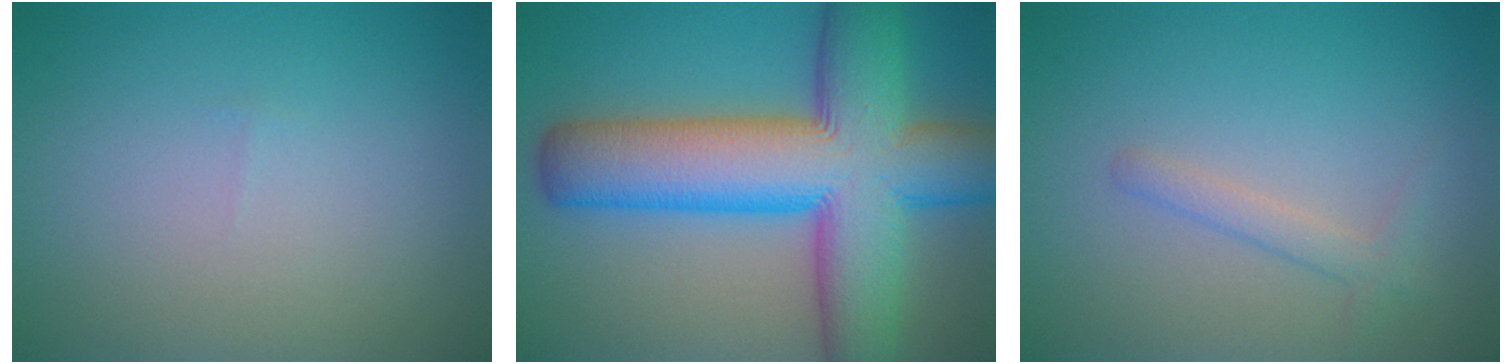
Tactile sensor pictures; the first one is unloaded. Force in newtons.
{"total": 14.5, "press": 14.5, "slide": 0.4}
{"total": 1.6, "press": 1.6, "slide": 0.1}